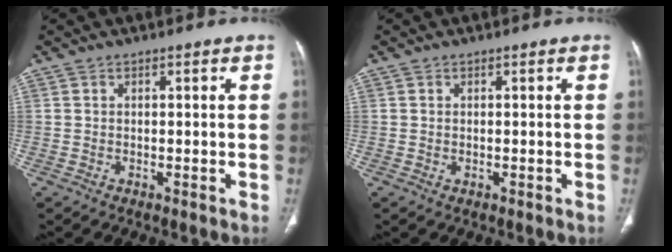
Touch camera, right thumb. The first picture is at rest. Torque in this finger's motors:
{"motor_torque": [-0.58, 0.21, -0.16, 0.24, -0.05]}